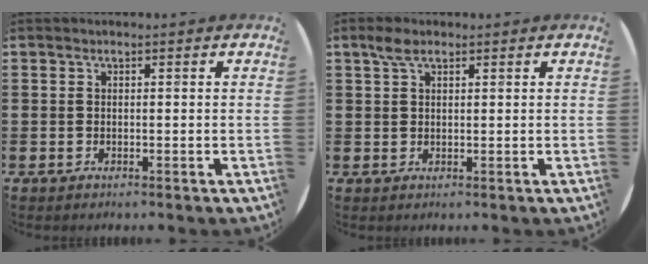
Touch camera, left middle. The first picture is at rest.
{"total": 2.3, "force": [1.5, 1.1, 1.3], "torque": [-0.021, 0.003, 0.025]}